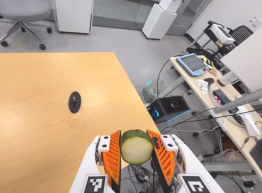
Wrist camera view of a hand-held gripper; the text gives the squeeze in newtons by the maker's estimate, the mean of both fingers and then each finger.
{"total": 11.3, "left": 10.2, "right": 12.4}